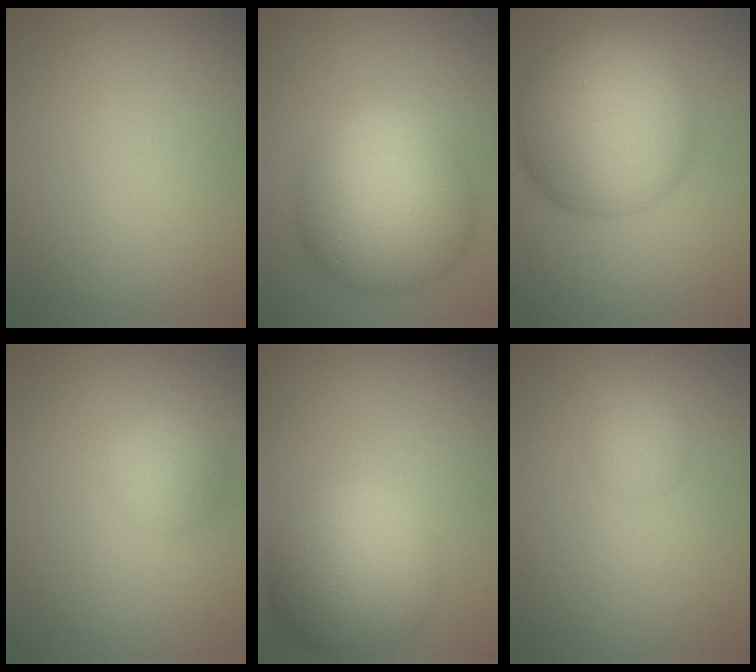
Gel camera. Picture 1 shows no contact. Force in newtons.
{"total": 10.3, "press": 10.3, "slide": 0.4}
{"total": 11.1, "press": 11.1, "slide": 0.2}
{"total": 2.3, "press": 2.3, "slide": 0.1}
{"total": 7.9, "press": 7.9, "slide": 0.4}
{"total": 1.6, "press": 1.6, "slide": 0.0}